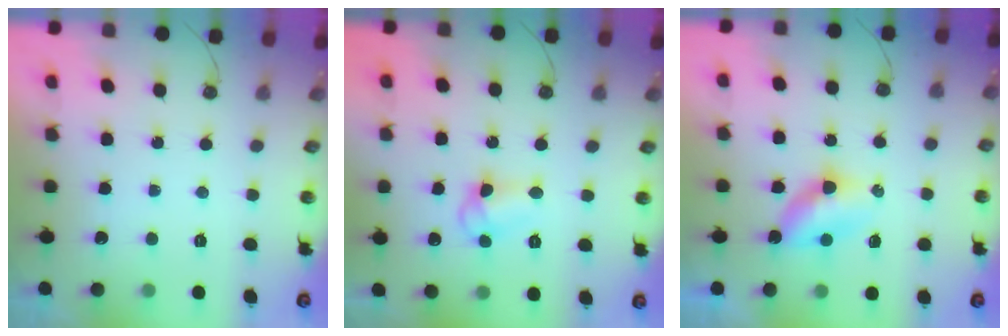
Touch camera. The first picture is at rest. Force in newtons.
{"total": 8.0, "press": 7.9, "slide": 0.5}
{"total": 5.8, "press": 5.2, "slide": 2.5}